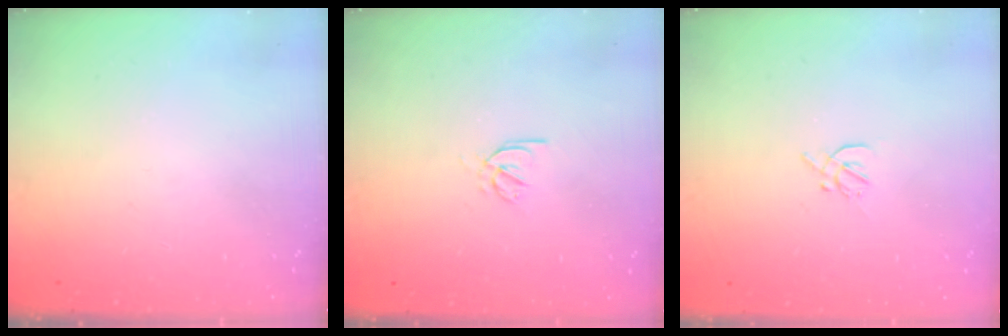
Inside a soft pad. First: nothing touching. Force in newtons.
{"total": 2.4, "press": 2.4, "slide": 0.5}
{"total": 1.4, "press": 1.3, "slide": 0.5}